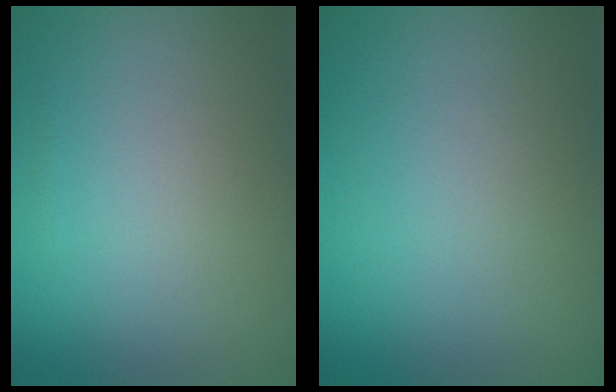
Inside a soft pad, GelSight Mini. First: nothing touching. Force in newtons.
{"total": 0.0}